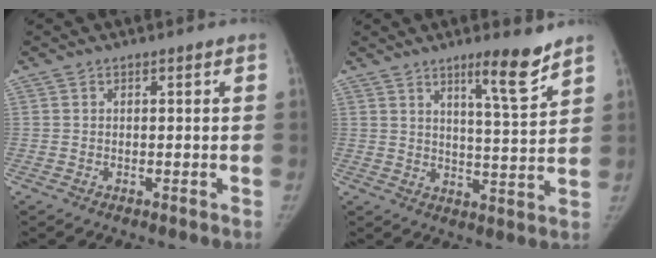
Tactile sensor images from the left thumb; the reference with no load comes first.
{"total": 8.7, "force": [6.2, 0.6, 6.0], "torque": [-0.086, -0.052, 0.098]}